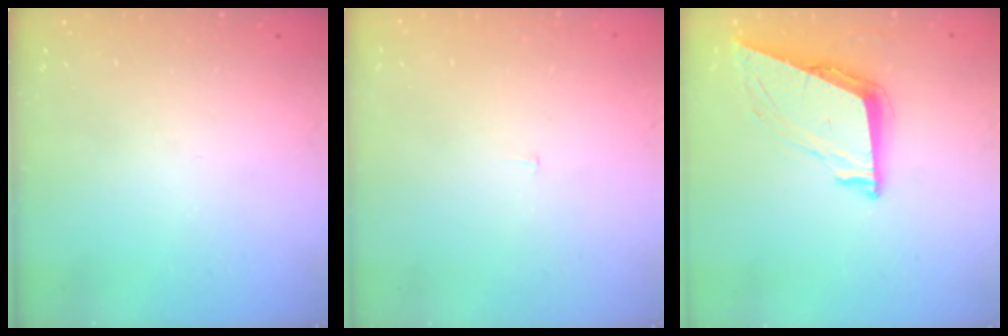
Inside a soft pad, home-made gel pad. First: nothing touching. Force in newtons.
{"total": 1.9, "press": 1.9, "slide": 0.1}
{"total": 9.0, "press": 8.6, "slide": 2.9}